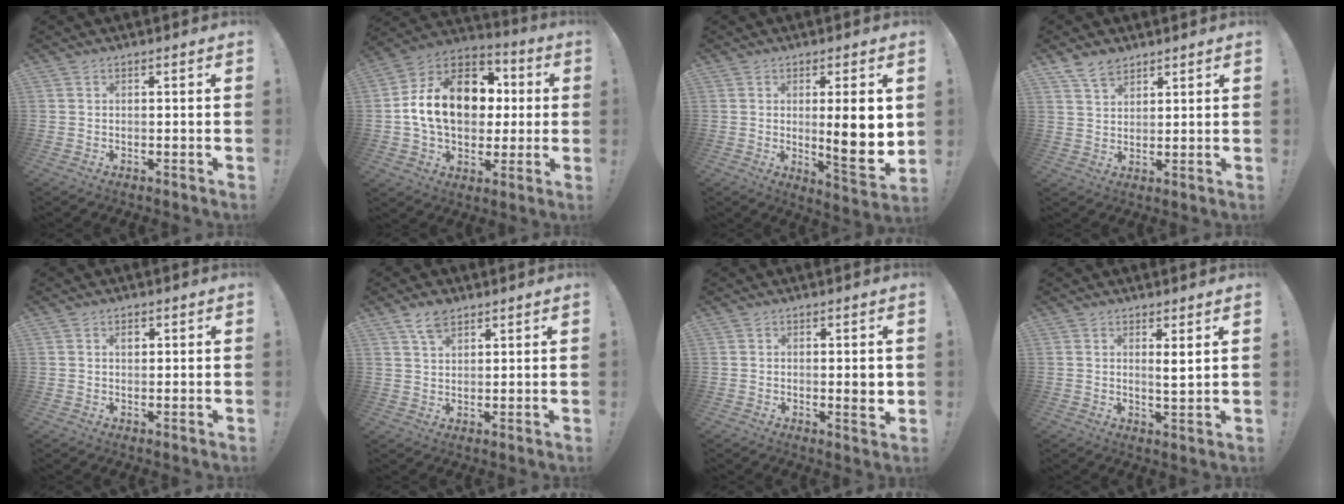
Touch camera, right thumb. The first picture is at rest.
{"total": 20.3, "force": [2.4, 14.5, 14.0], "torque": [-0.217, 0.015, 0.054]}
{"total": 11.9, "force": [1.1, 2.0, 11.7], "torque": [-0.155, -0.019, 0.015]}
{"total": 5.9, "force": [4.6, 3.1, 2.0], "torque": [-0.046, -0.017, 0.089]}
{"total": 1.5, "force": [0.6, 1.1, 0.8], "torque": [-0.004, 0.000, 0.008]}
{"total": 5.4, "force": [3.6, 2.7, 2.9], "torque": [-0.058, -0.011, 0.068]}
{"total": 3.7, "force": [0.3, 0.8, 3.6], "torque": [-0.042, -0.009, 0.000]}
{"total": 3.1, "force": [1.7, 0.2, 2.6], "torque": [-0.035, -0.018, 0.024]}